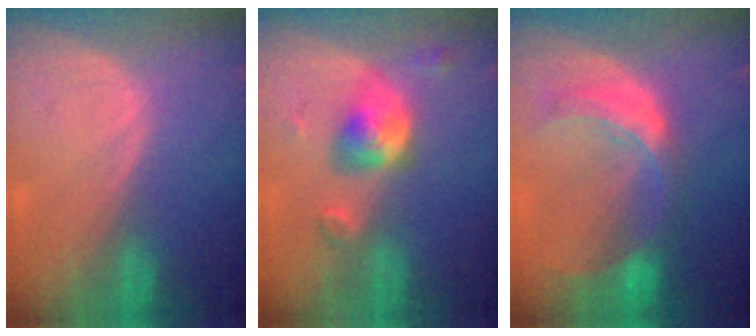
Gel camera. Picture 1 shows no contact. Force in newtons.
{"total": 5.5, "press": 5.4, "slide": 1.0}
{"total": 8.1, "press": 7.1, "slide": 3.7}